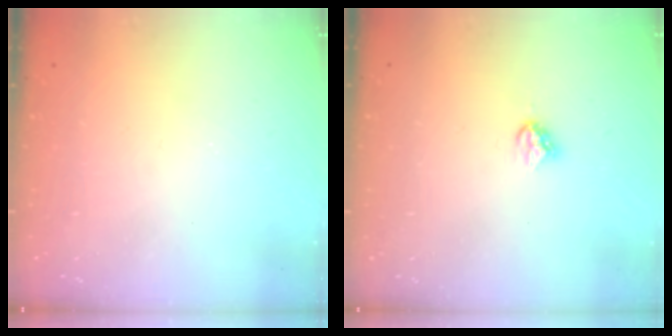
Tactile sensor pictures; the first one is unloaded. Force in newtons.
{"total": 3.7, "press": 3.6, "slide": 0.5}